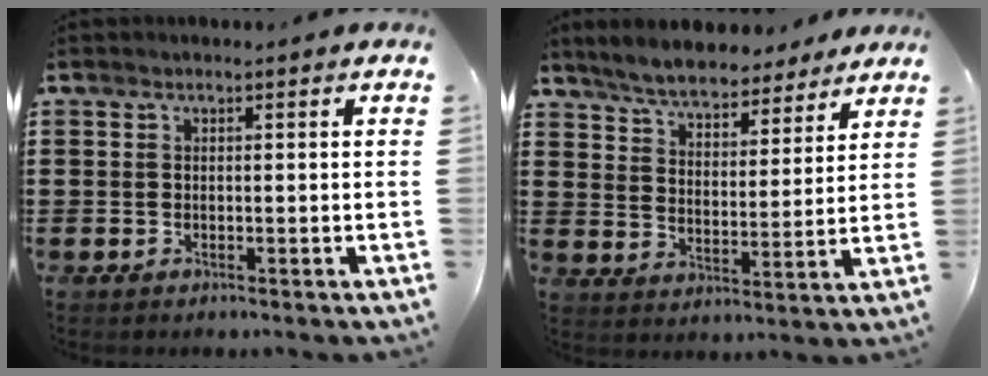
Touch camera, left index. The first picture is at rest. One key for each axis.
{"total": 6.0, "fx": 5.9, "fy": 0.6, "fz": 1.2, "tx": -0.052, "ty": -0.028, "tz": 0.104}